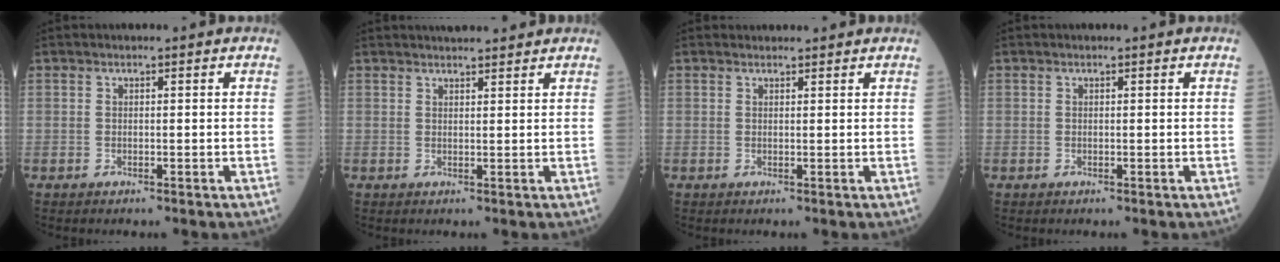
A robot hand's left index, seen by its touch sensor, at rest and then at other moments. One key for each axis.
{"total": 5.5, "fx": 5.1, "fy": 0.7, "fz": 1.9, "tx": -0.024, "ty": 0.024, "tz": 0.067}
{"total": 2.4, "fx": 2.4, "fy": 0.4, "fz": 0.2, "tx": -0.009, "ty": 0.018, "tz": 0.031}
{"total": 0.0}